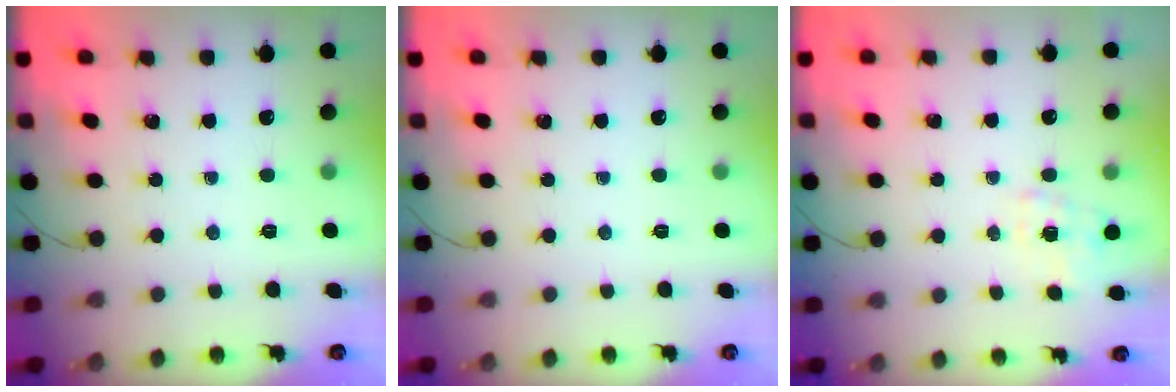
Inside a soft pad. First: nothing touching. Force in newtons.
{"total": 0.0}
{"total": 2.3, "press": 2.1, "slide": 1.0}